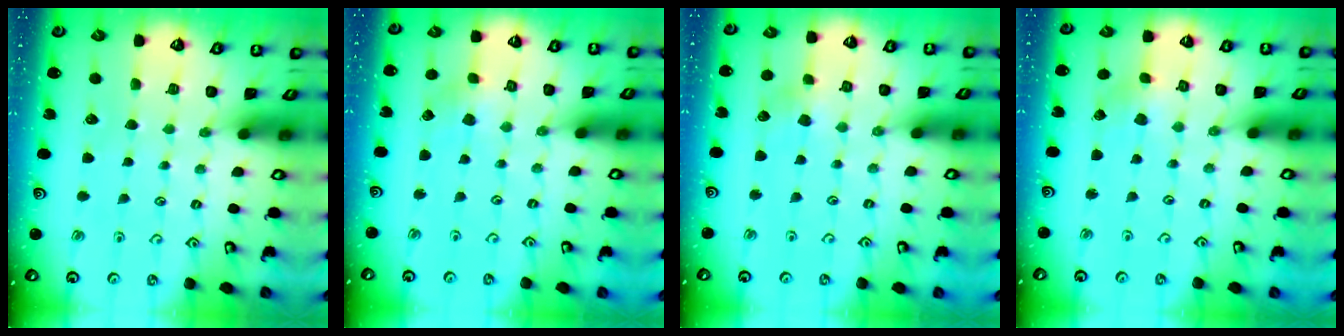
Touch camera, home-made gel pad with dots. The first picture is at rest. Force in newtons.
{"total": 2.1, "press": 2.1, "slide": 0.1}
{"total": 3.9, "press": 3.9, "slide": 0.4}
{"total": 1.3, "press": 1.3, "slide": 0.1}